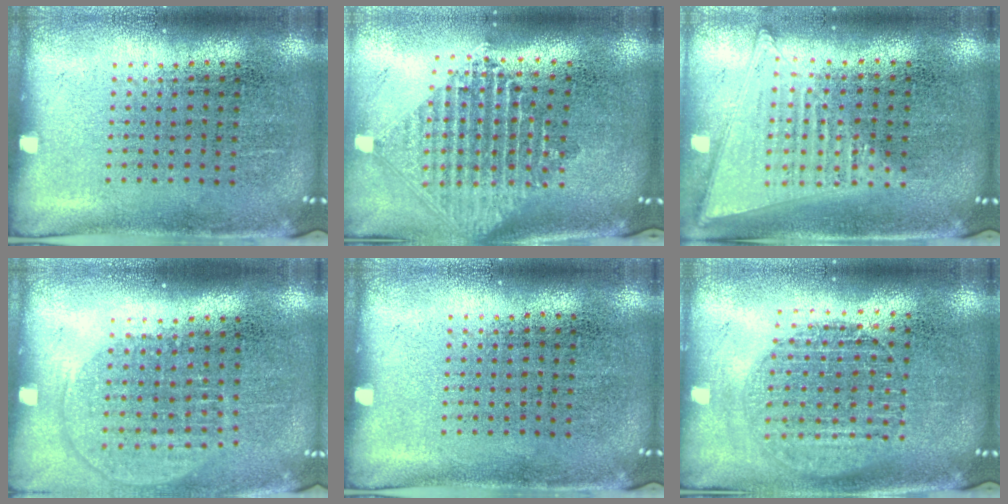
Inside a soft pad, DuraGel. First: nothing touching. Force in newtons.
{"total": 2.4, "press": 1.9, "slide": 1.5}
{"total": 1.4, "press": 1.3, "slide": 0.3}
{"total": 1.4, "press": 1.2, "slide": 0.7}
{"total": 0.0}
{"total": 1.6, "press": 1.4, "slide": 0.8}